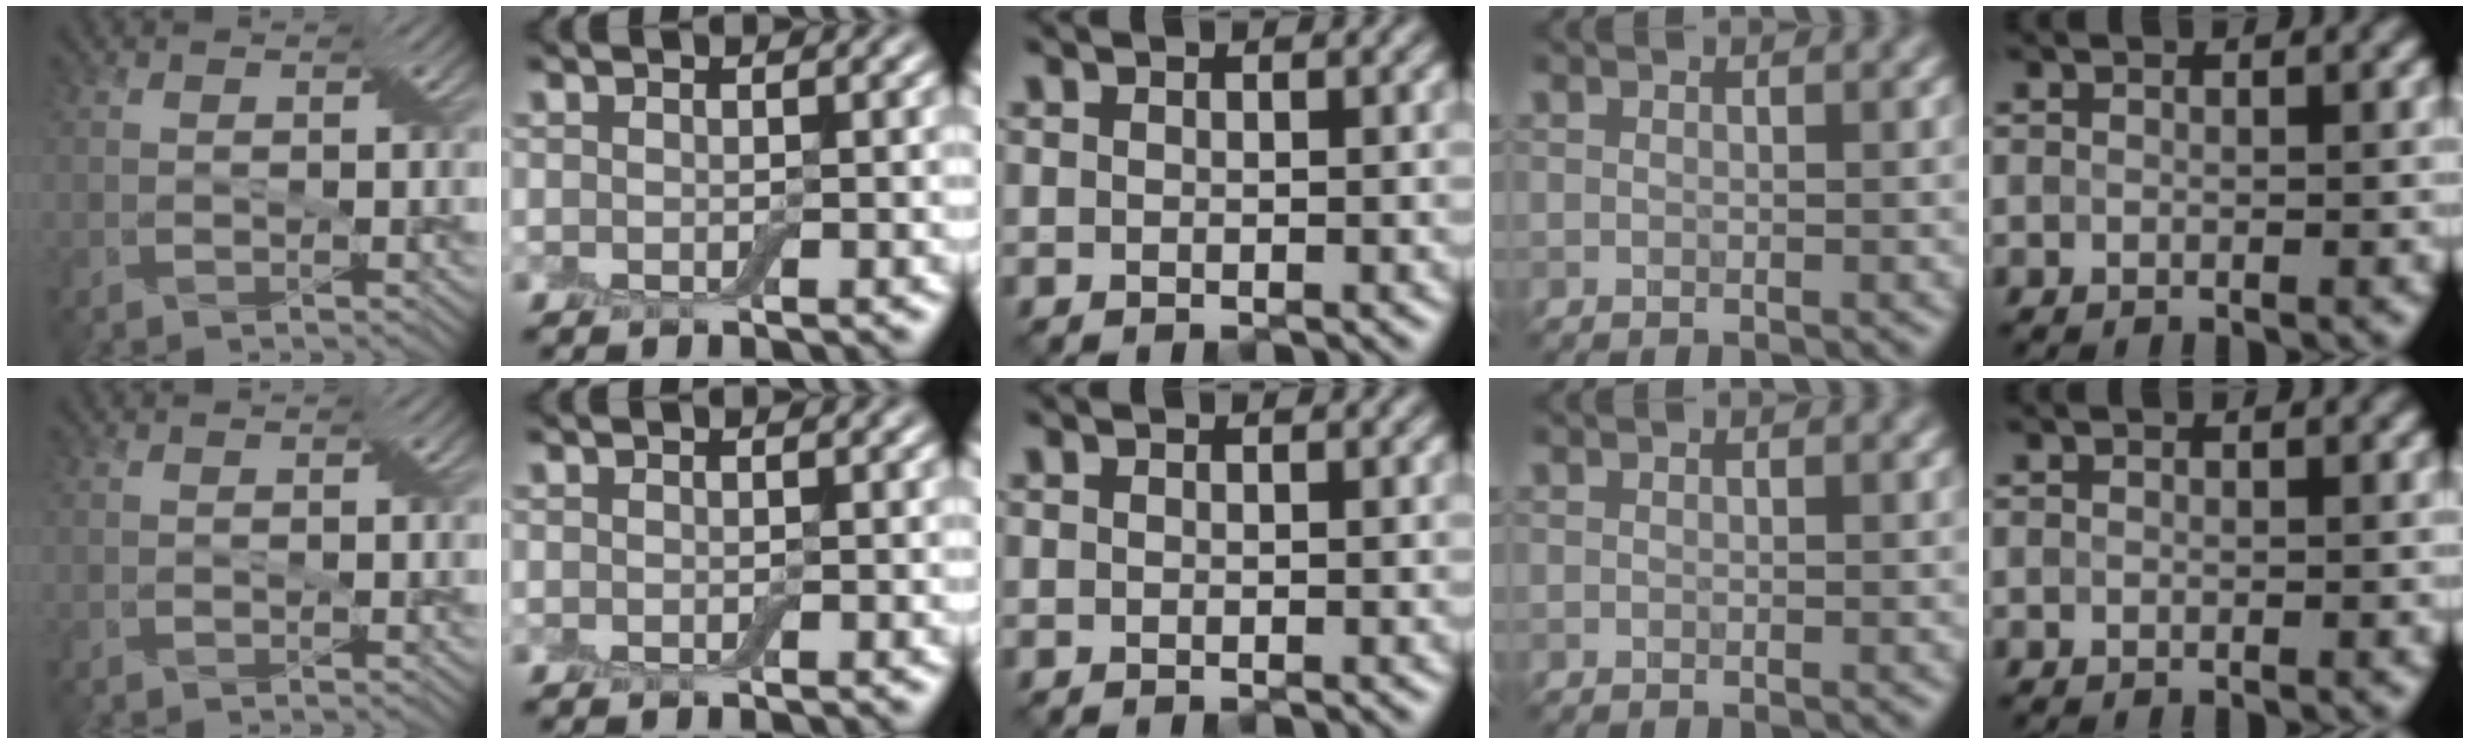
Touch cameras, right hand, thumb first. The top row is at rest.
{}